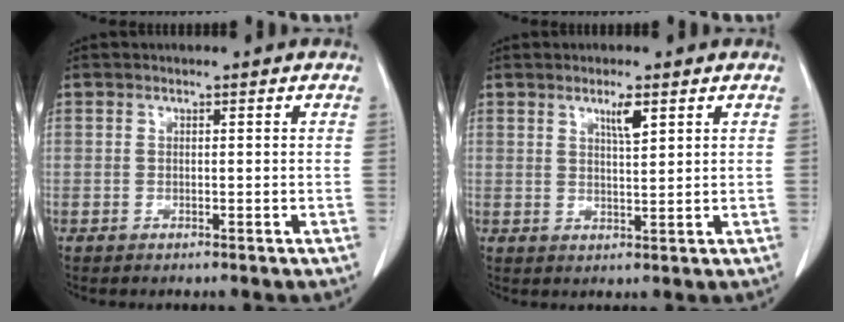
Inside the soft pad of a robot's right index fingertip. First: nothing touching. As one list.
[{"total": 3.1, "force": [1.8, 0.3, 2.5], "torque": [-0.045, -0.004, 0.031]}]